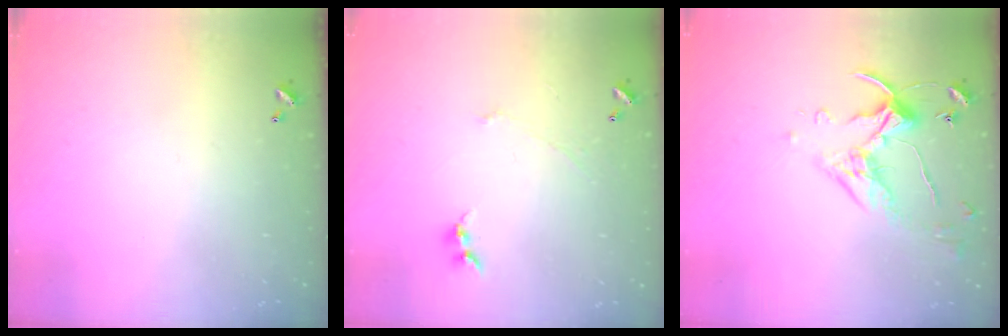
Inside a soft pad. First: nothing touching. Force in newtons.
{"total": 0.0}
{"total": 4.8, "press": 4.7, "slide": 1.0}